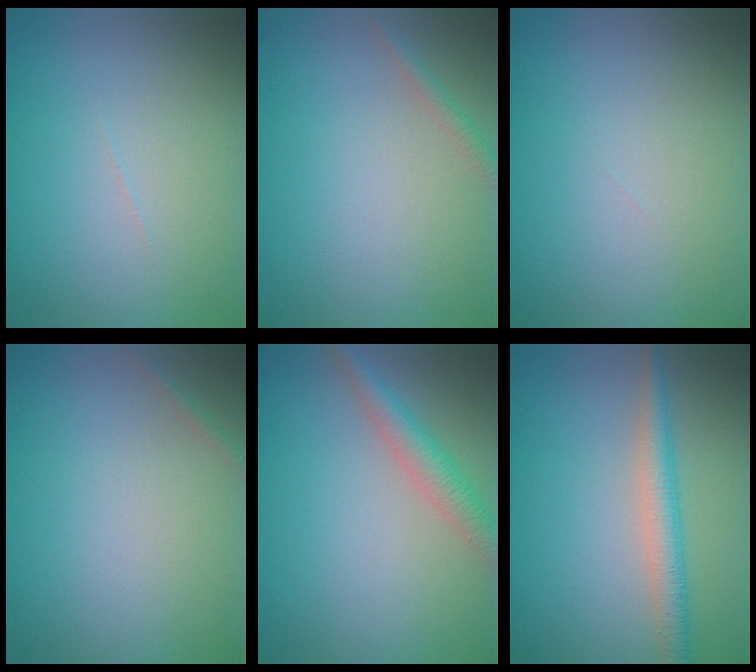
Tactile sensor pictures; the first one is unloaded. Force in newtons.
{"total": 1.0, "press": 1.0, "slide": 0.0}
{"total": 0.0}
{"total": 0.5, "press": 0.5, "slide": 0.0}
{"total": 2.8, "press": 2.8, "slide": 0.1}
{"total": 2.7, "press": 2.7, "slide": 0.1}